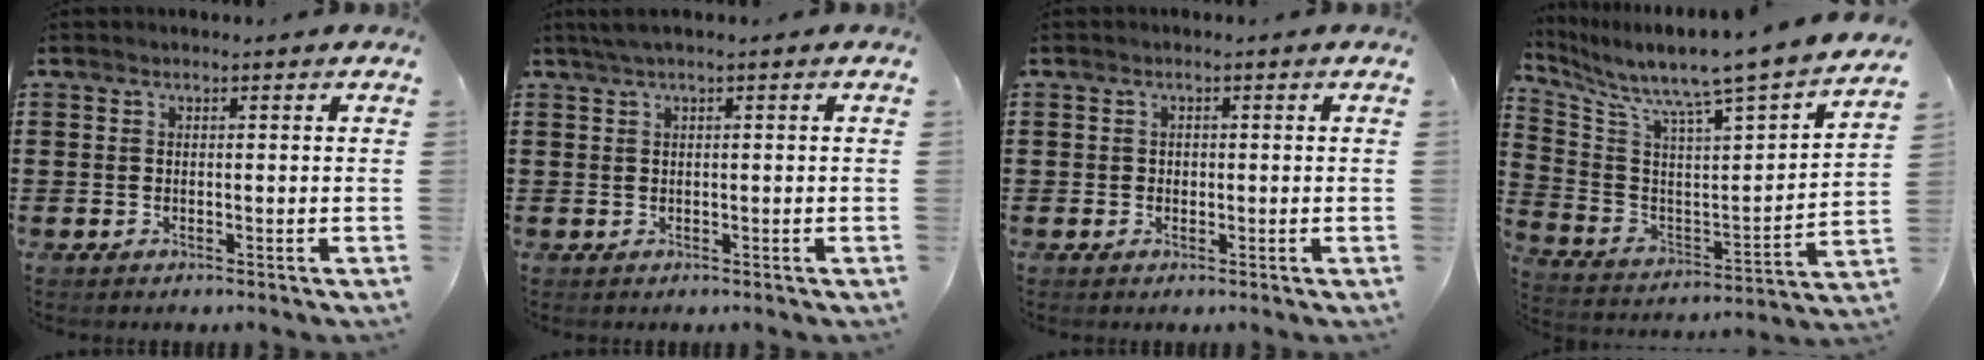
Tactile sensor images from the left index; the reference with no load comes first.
{"total": 1.3, "force": [0.4, 0.0, 1.3], "torque": [-0.021, -0.001, 0.008]}
{"total": 0.7, "force": [0.1, 0.6, 0.2], "torque": [-0.005, 0.005, 0.002]}
{"total": 7.5, "force": [6.9, -1.2, 2.7], "torque": [-0.080, -0.081, 0.101]}